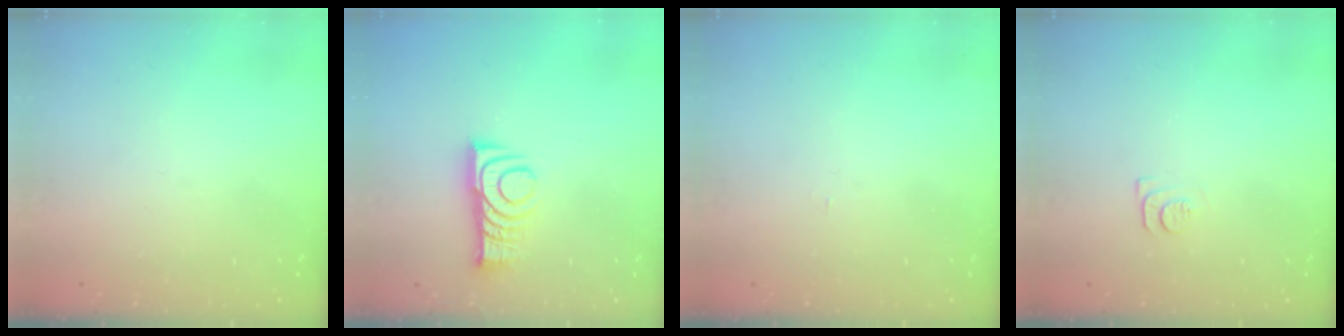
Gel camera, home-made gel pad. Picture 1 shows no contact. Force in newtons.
{"total": 9.3, "press": 9.3, "slide": 0.2}
{"total": 2.2, "press": 2.2, "slide": 0.3}
{"total": 4.3, "press": 4.3, "slide": 0.7}